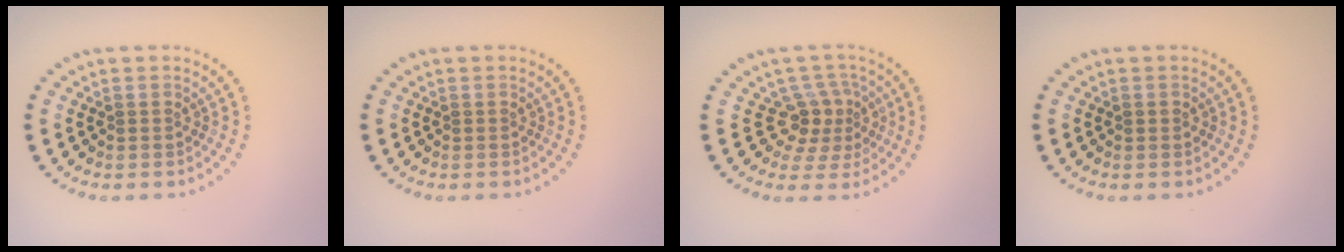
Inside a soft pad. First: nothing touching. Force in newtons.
{"total": 0.0}
{"total": 3.0, "press": 2.2, "slide": 2.0}
{"total": 0.7, "press": 0.7, "slide": 0.0}